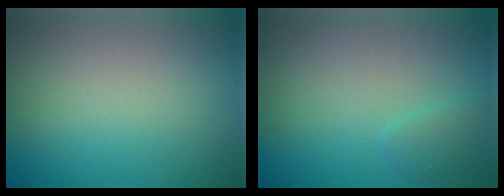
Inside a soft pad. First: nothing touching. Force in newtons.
{"total": 1.1, "press": 1.1, "slide": 0.1}